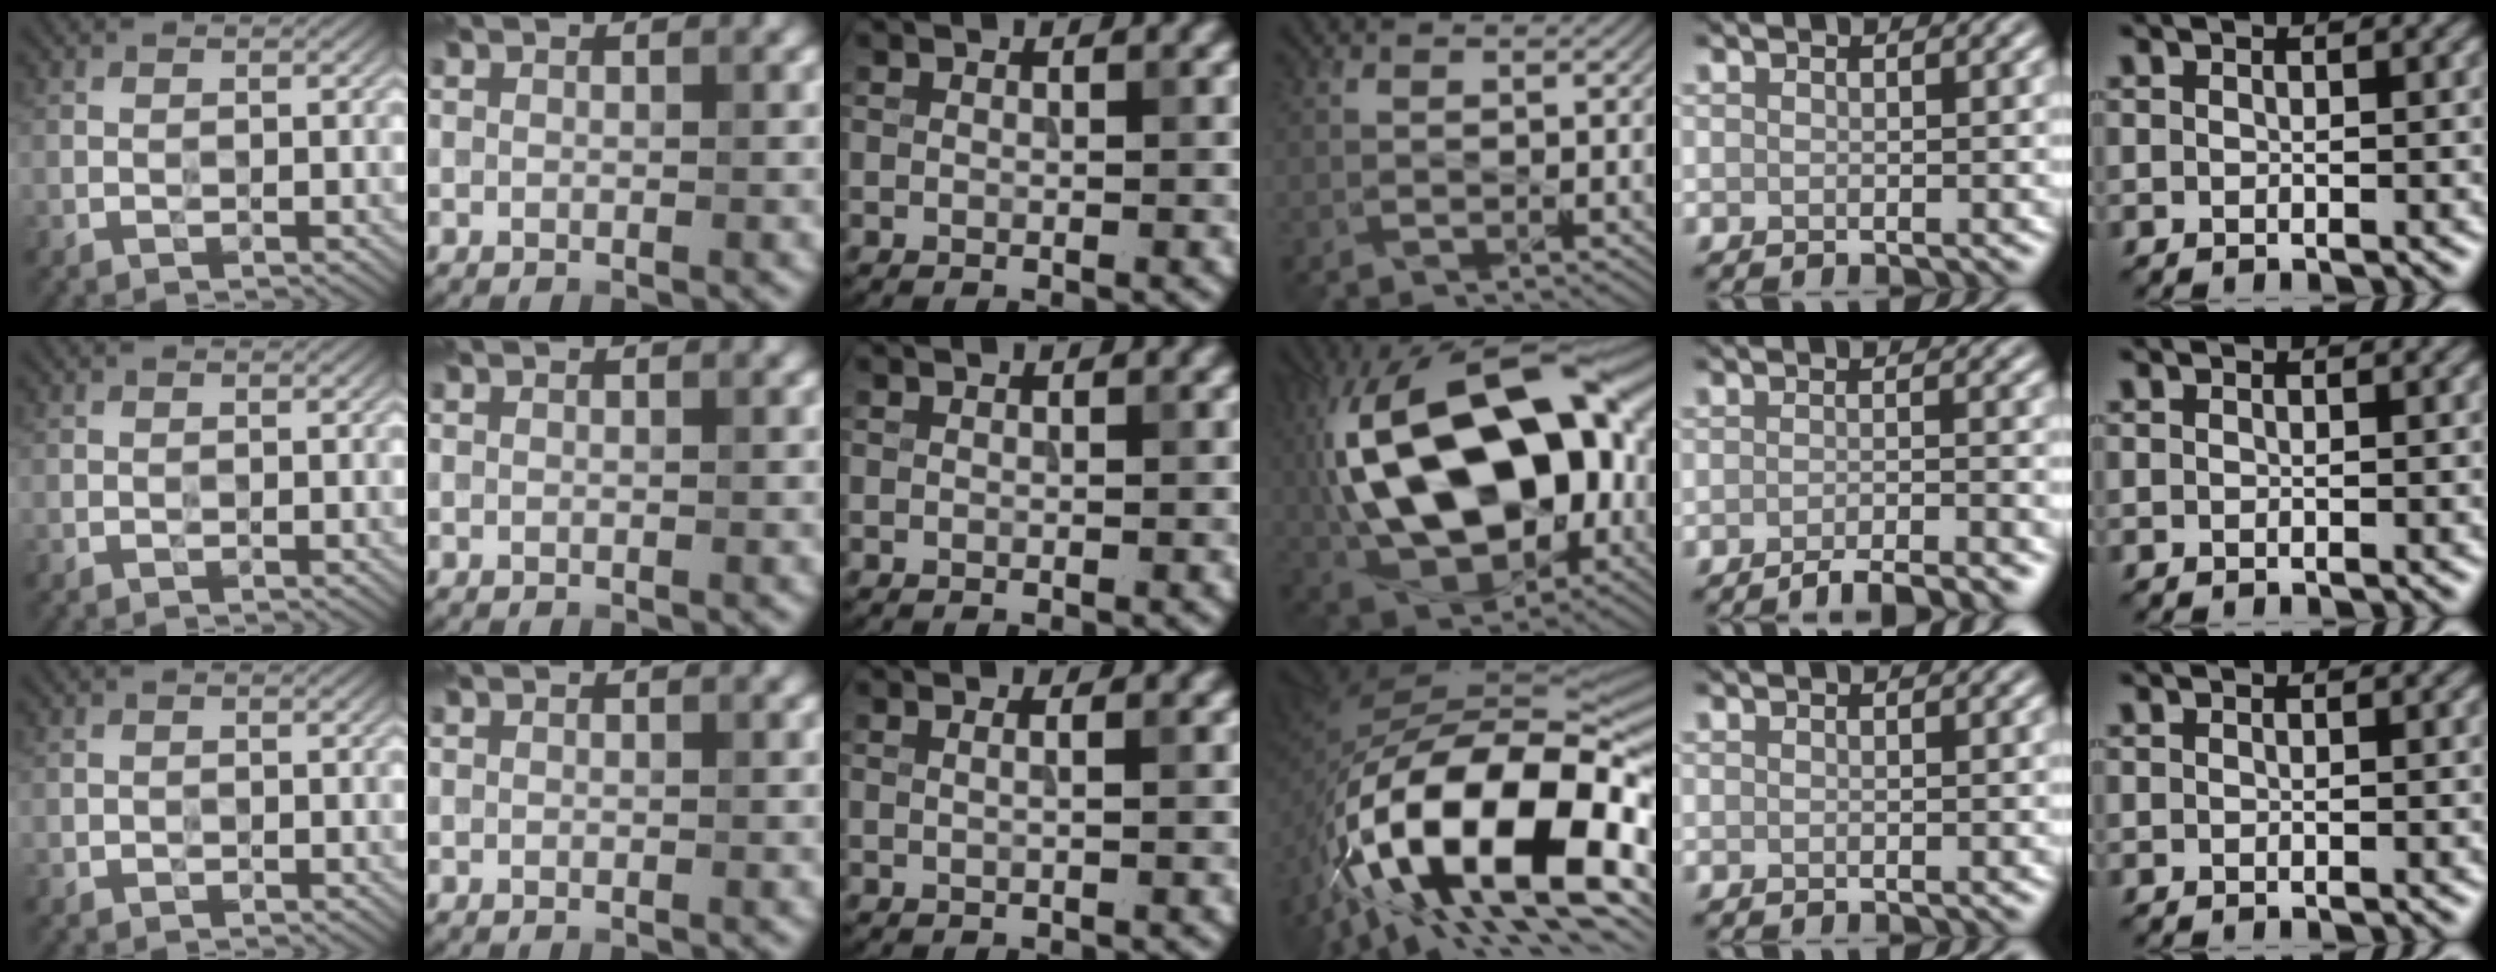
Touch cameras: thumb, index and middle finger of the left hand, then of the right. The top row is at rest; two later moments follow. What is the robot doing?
{"motion": "wipe", "object": "compact mirror"}